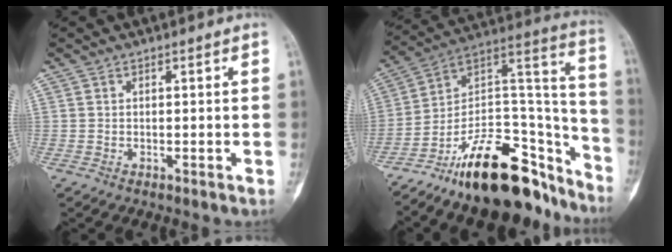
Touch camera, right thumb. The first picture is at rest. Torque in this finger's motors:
{"motor_torque": [3.28, 0.87, 1.22, -1.55, 0.26]}